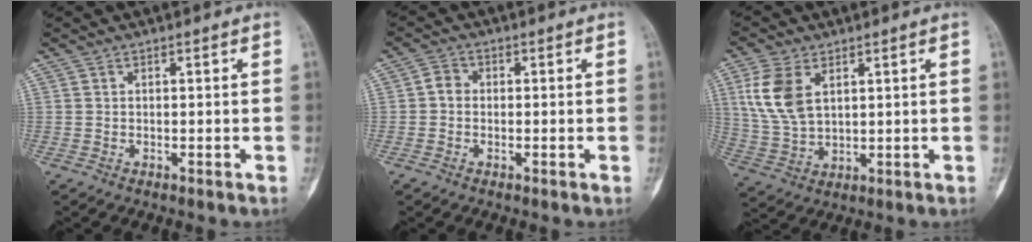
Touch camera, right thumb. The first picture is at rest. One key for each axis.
{"total": 2.4, "fx": -0.3, "fy": 2.1, "fz": 1.3, "tx": -0.017, "ty": 0.005, "tz": -0.015}
{"total": 9.9, "fx": 3.5, "fy": 5.9, "fz": 7.2, "tx": -0.145, "ty": -0.007, "tz": 0.076}